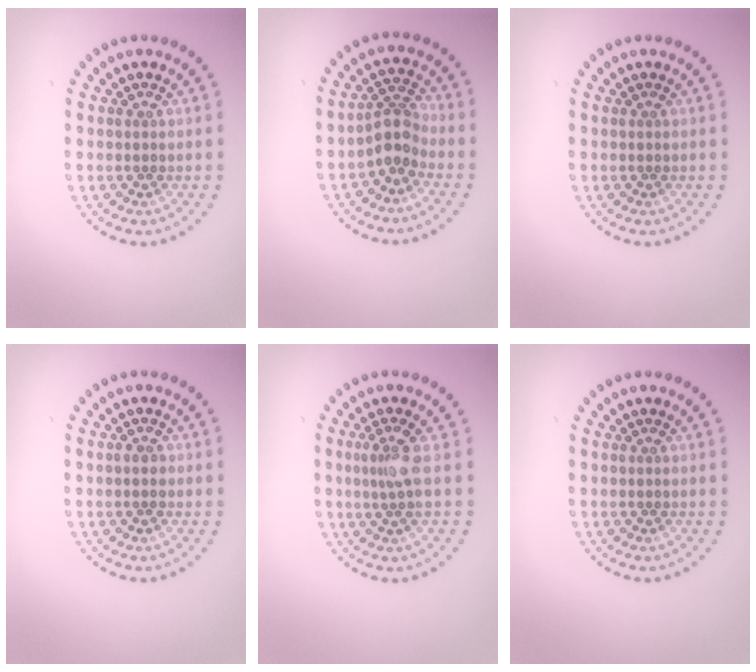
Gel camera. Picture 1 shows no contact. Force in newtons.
{"total": 2.8, "press": 2.1, "slide": 1.8}
{"total": 0.0}
{"total": 1.1, "press": 1.1, "slide": 0.1}
{"total": 2.1, "press": 1.6, "slide": 1.4}
{"total": 0.0}